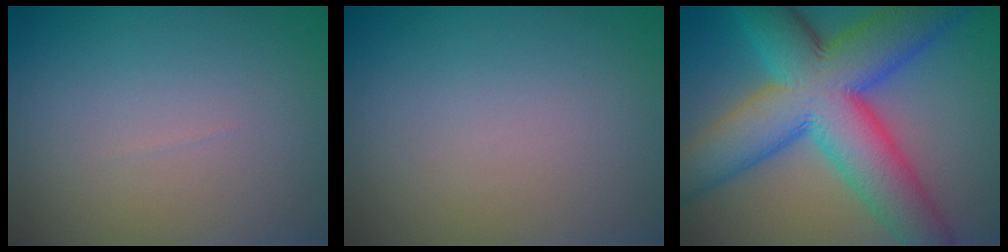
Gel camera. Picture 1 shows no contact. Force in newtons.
{"total": 0.0}
{"total": 14.2, "press": 14.2, "slide": 0.2}